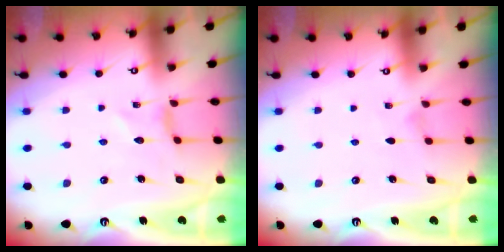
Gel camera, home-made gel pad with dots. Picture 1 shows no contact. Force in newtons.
{"total": 0.0}